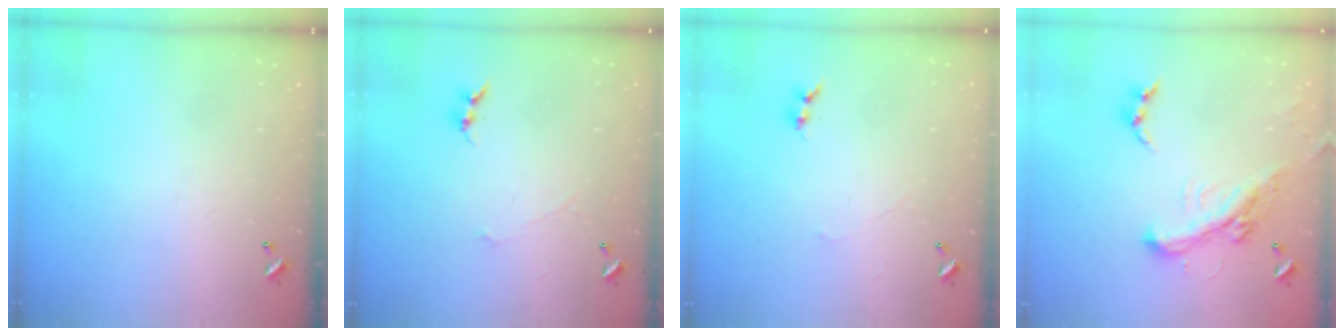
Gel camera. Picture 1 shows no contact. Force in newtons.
{"total": 0.0}
{"total": 0.0}
{"total": 5.5, "press": 5.3, "slide": 1.5}